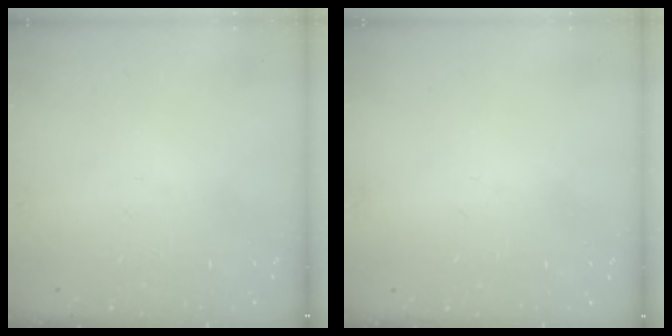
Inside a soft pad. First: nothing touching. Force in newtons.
{"total": 0.7, "press": 0.6, "slide": 0.1}